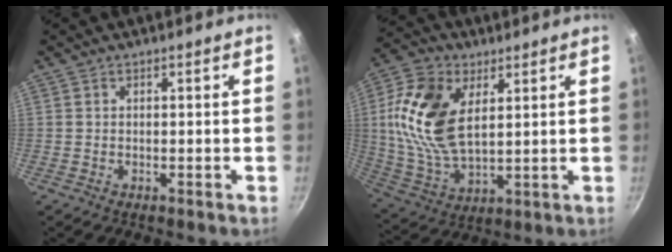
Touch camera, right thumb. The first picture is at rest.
{"total": 17.4, "force": [4.4, 10.2, 13.4], "torque": [-0.253, -0.010, 0.090]}